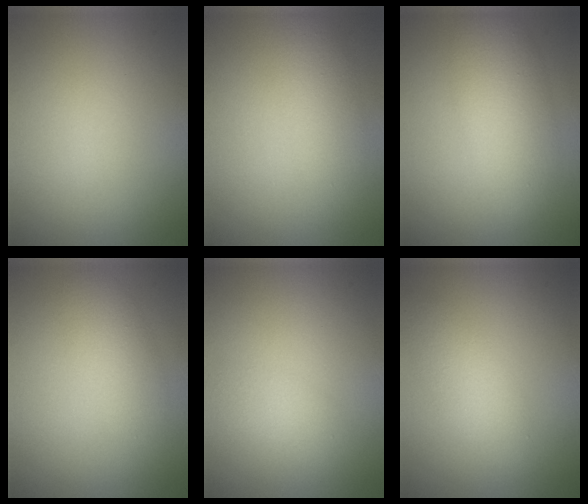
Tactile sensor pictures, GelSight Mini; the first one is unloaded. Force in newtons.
{"total": 2.4, "press": 2.4, "slide": 0.2}
{"total": 4.8, "press": 4.8, "slide": 0.1}
{"total": 2.7, "press": 2.7, "slide": 0.1}
{"total": 1.9, "press": 1.9, "slide": 0.1}
{"total": 2.8, "press": 2.8, "slide": 0.0}